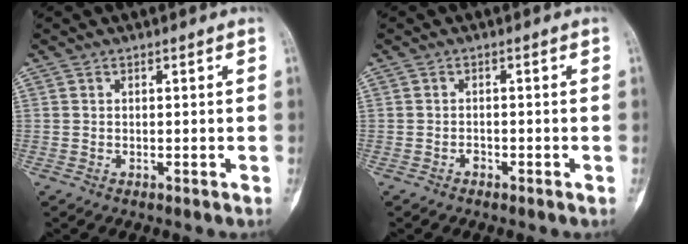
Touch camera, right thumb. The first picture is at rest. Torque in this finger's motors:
{"motor_torque": [0.25, 0.14, 0.12, -0.01, 0.03]}